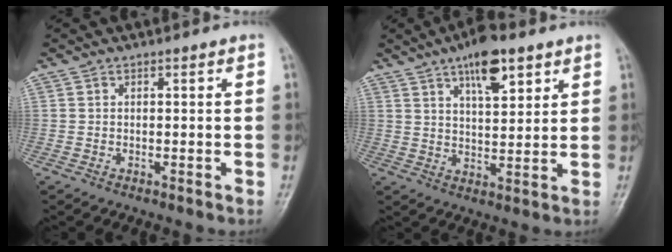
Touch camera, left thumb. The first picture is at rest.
{"total": 9.9, "force": [5.7, 3.7, 7.2], "torque": [-0.096, -0.029, 0.092]}